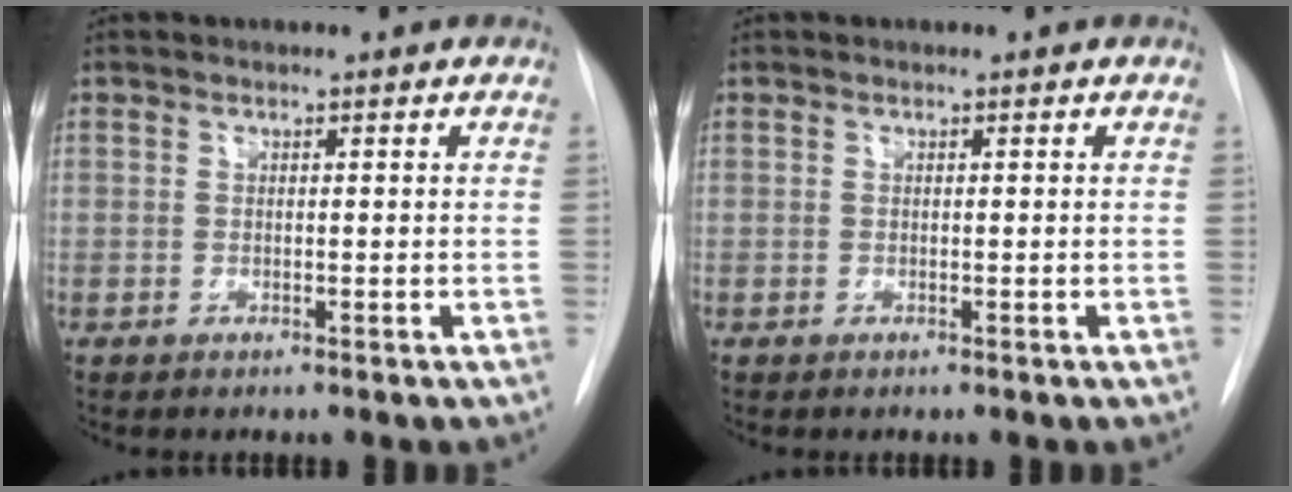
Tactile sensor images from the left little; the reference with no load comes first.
{"total": 0.0}